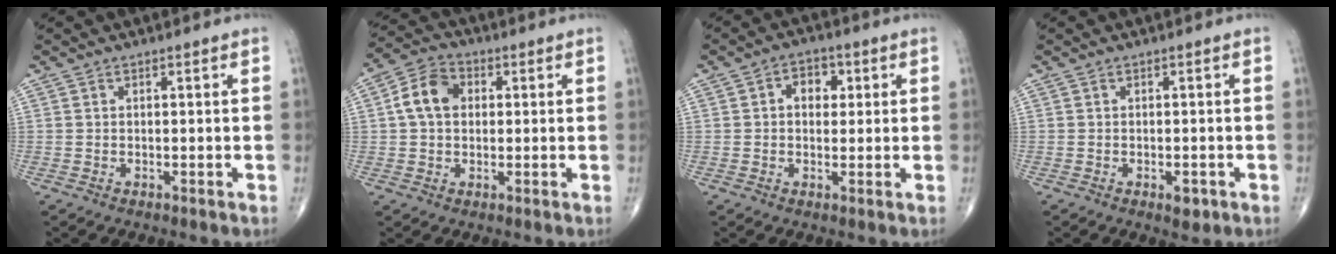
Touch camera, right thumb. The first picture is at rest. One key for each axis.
{"total": 7.7, "fx": 1.1, "fy": 5.7, "fz": 5.1, "tx": -0.086, "ty": 0.019, "tz": 0.011}
{"total": 5.1, "fx": 1.1, "fy": 3.7, "fz": 3.3, "tx": -0.022, "ty": 0.004, "tz": 0.011}
{"total": 2.2, "fx": -0.9, "fy": 1.0, "fz": 1.7, "tx": -0.014, "ty": 0.000, "tz": -0.010}